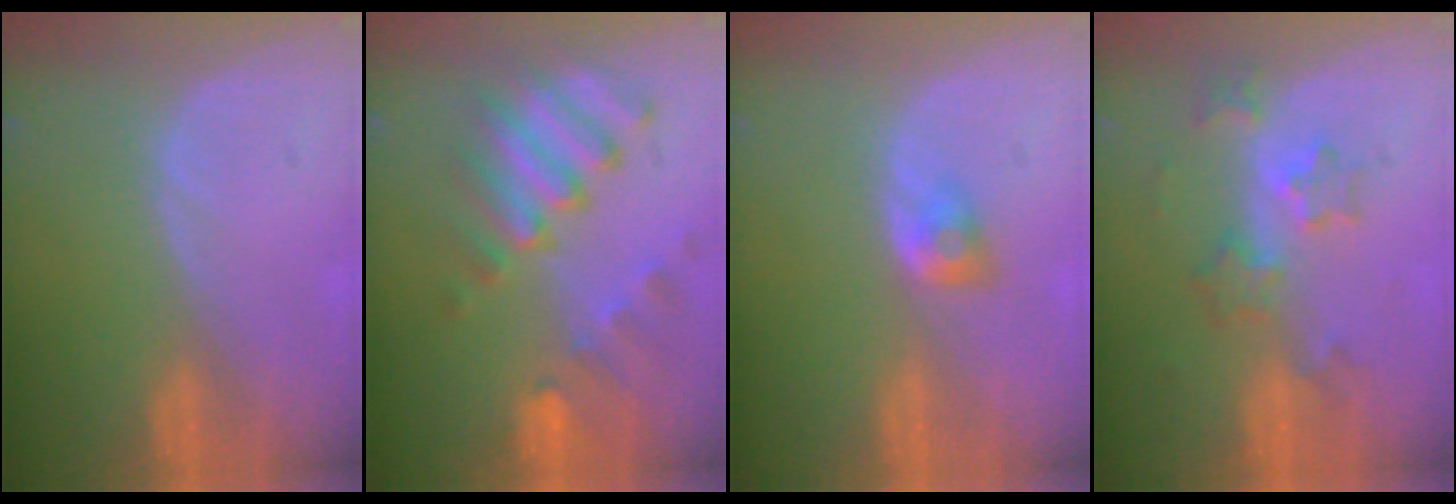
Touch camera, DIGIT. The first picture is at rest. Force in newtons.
{"total": 10.1, "press": 8.9, "slide": 4.8}
{"total": 2.9, "press": 2.5, "slide": 1.5}
{"total": 6.0, "press": 5.5, "slide": 2.5}